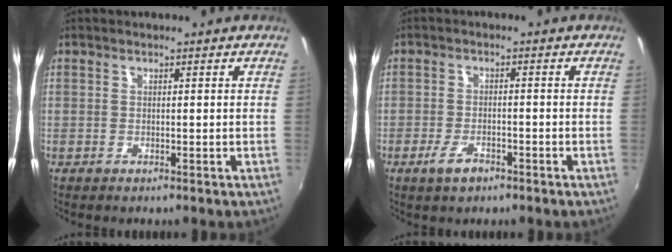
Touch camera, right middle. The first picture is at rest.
{"total": 3.9, "force": [-2.5, 1.5, 2.6], "torque": [-0.060, -0.004, -0.045]}